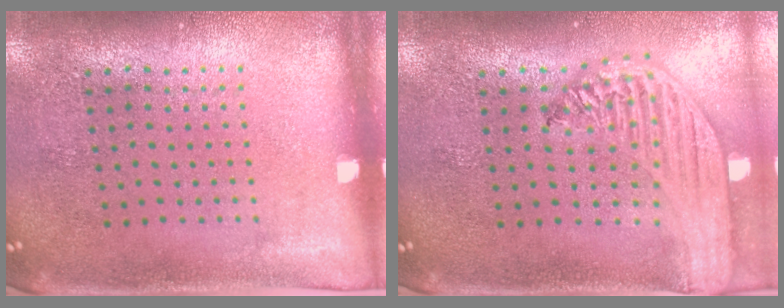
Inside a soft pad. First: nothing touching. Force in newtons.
{"total": 2.7, "press": 2.2, "slide": 1.5}